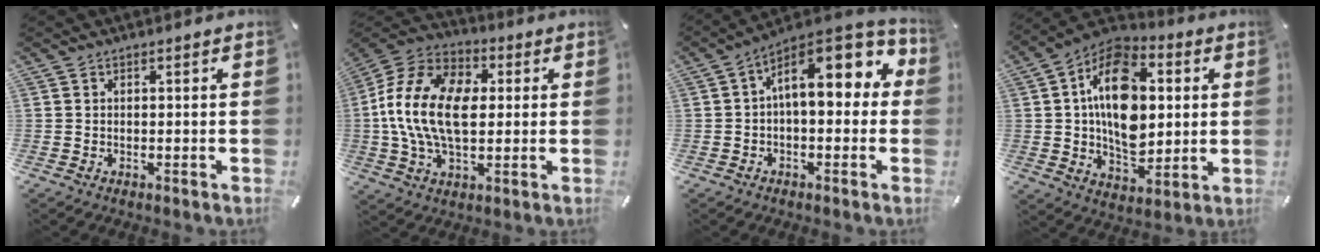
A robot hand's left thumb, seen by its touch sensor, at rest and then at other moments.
{"total": 18.0, "force": [0.2, 11.9, 13.5], "torque": [-0.291, 0.013, 0.004]}
{"total": 14.2, "force": [4.3, 6.7, 11.7], "torque": [-0.173, -0.026, 0.073]}
{"total": 18.3, "force": [2.3, 12.6, 13.0], "torque": [-0.229, -0.003, 0.039]}